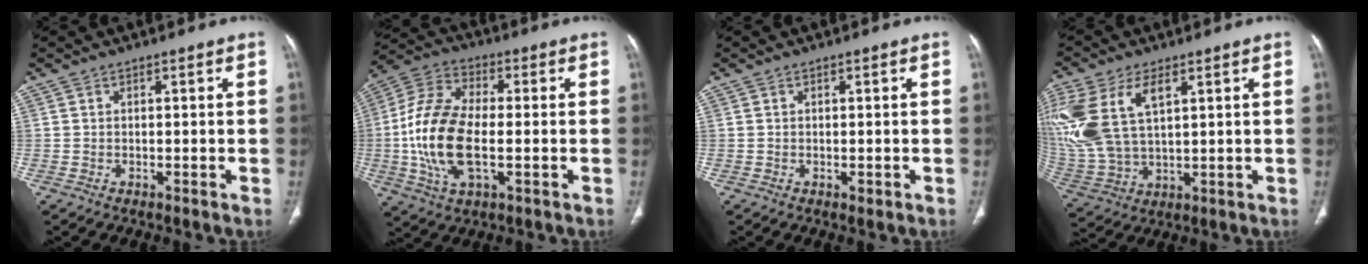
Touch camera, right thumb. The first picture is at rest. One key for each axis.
{"total": 17.0, "fx": -1.8, "fy": 8.4, "fz": 14.7, "tx": -0.306, "ty": 0.014, "tz": -0.035}
{"total": 0.8, "fx": -0.1, "fy": 0.5, "fz": 0.6, "tx": -0.008, "ty": -0.003, "tz": 0.002}
{"total": 18.7, "fx": 6.1, "fy": 10.4, "fz": 14.2, "tx": -0.340, "ty": -0.008, "tz": 0.126}